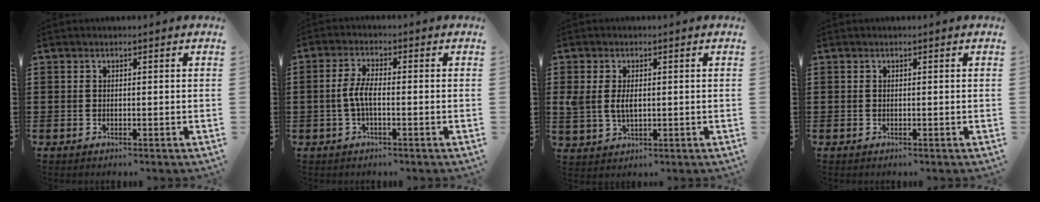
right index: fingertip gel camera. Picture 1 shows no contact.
{"total": 3.8, "force": [-0.9, 1.0, 3.5], "torque": [-0.093, -0.007, -0.027]}
{"total": 3.7, "force": [0.4, 2.2, 2.9], "torque": [-0.076, 0.003, 0.002]}
{"total": 0.0}